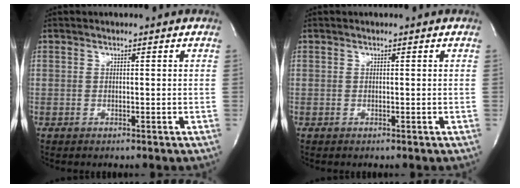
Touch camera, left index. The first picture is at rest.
{"total": 0.0}